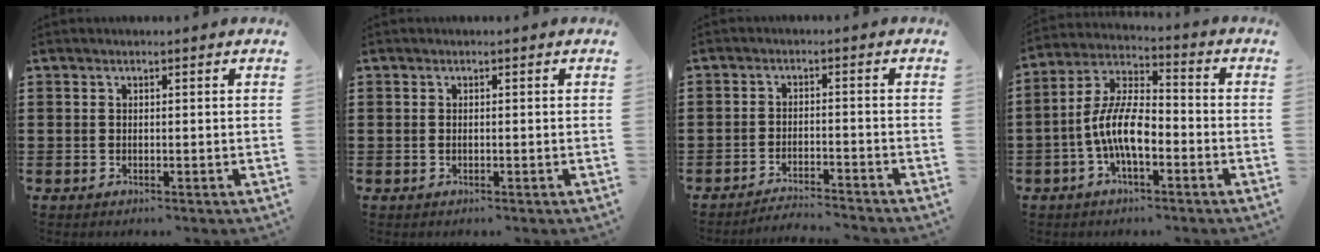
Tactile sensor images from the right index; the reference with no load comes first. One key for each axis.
{"total": 0.0}
{"total": 2.8, "fx": -2.8, "fy": -0.2, "fz": 0.1, "tx": -0.007, "ty": 0.000, "tz": -0.059}
{"total": 9.5, "fx": -3.1, "fy": 3.8, "fz": 8.1, "tx": -0.193, "ty": -0.007, "tz": -0.065}